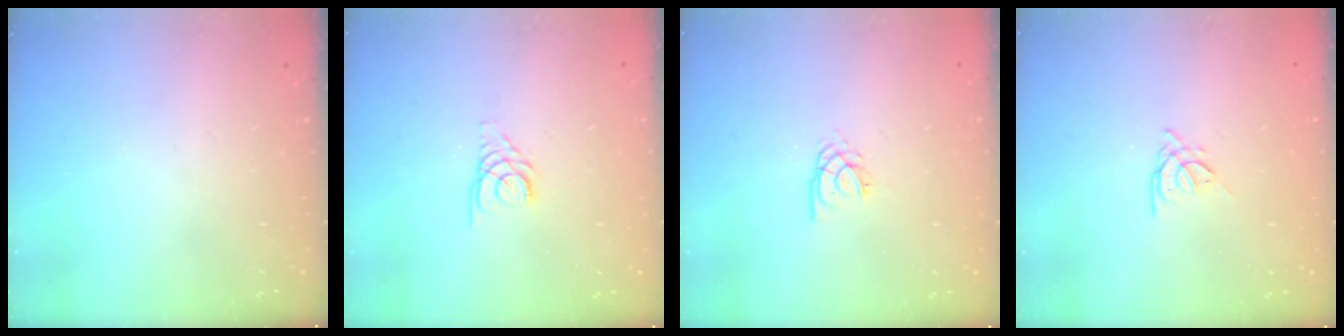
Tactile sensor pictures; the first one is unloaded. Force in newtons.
{"total": 3.4, "press": 3.3, "slide": 0.3}
{"total": 2.2, "press": 2.2, "slide": 0.4}
{"total": 1.9, "press": 1.9, "slide": 0.4}